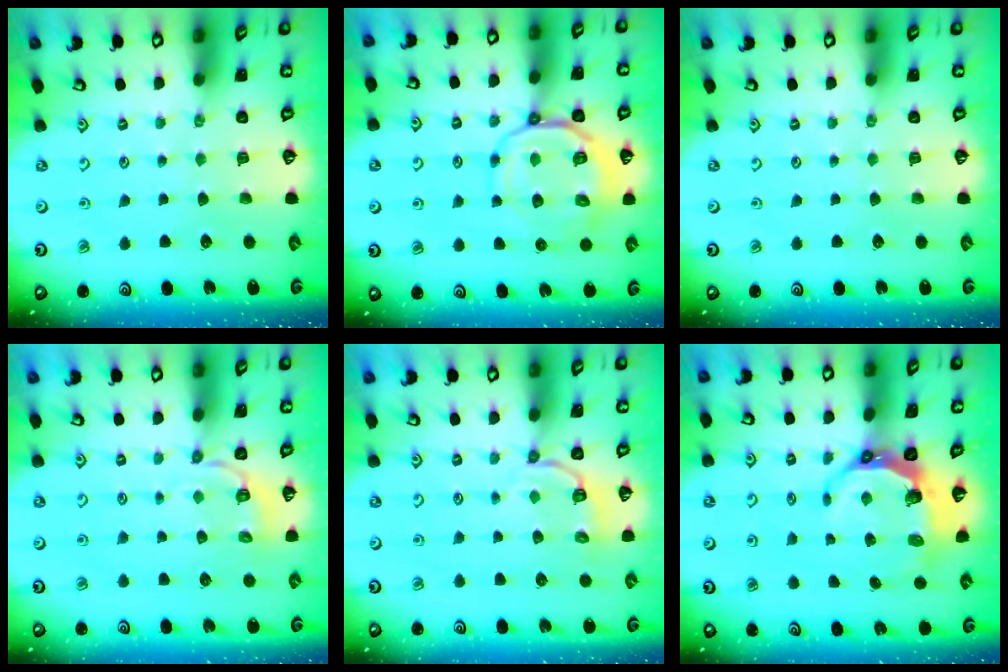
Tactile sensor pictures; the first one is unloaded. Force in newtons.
{"total": 11.2, "press": 11.1, "slide": 2.0}
{"total": 0.0}
{"total": 5.3, "press": 4.8, "slide": 2.3}
{"total": 4.9, "press": 4.4, "slide": 2.1}
{"total": 7.5, "press": 6.1, "slide": 4.3}